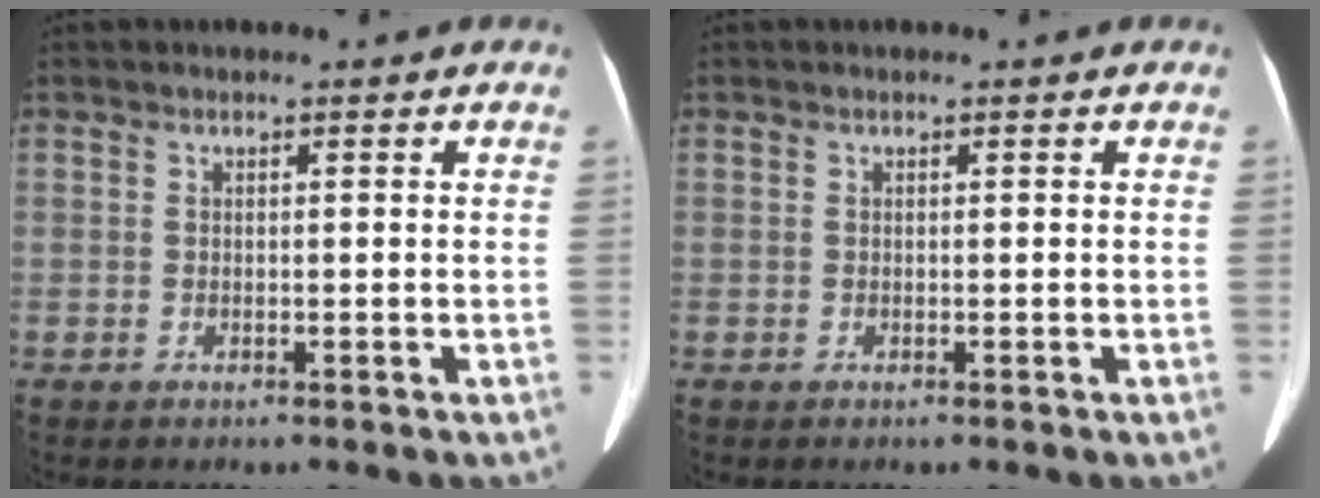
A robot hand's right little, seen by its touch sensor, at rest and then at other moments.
{"total": 0.0}